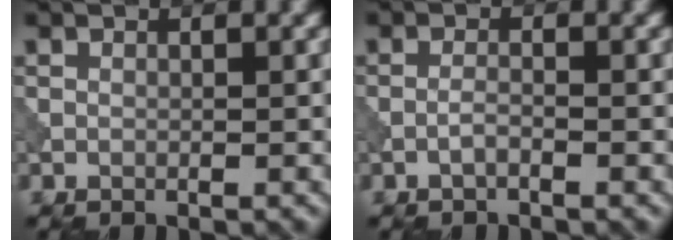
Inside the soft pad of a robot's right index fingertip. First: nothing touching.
{"total": 1.0, "force": [-0.6, 0.2, 0.7], "torque": [-0.014, 0.003, -0.014]}